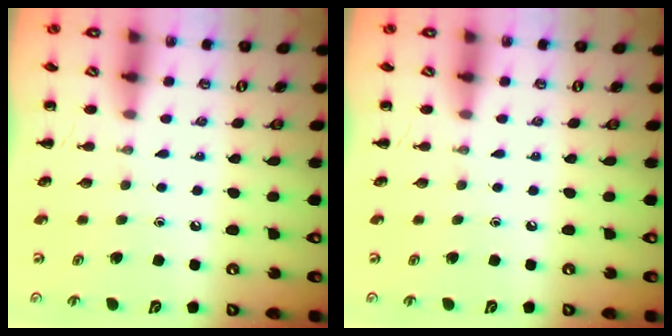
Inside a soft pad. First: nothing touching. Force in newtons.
{"total": 0.0}